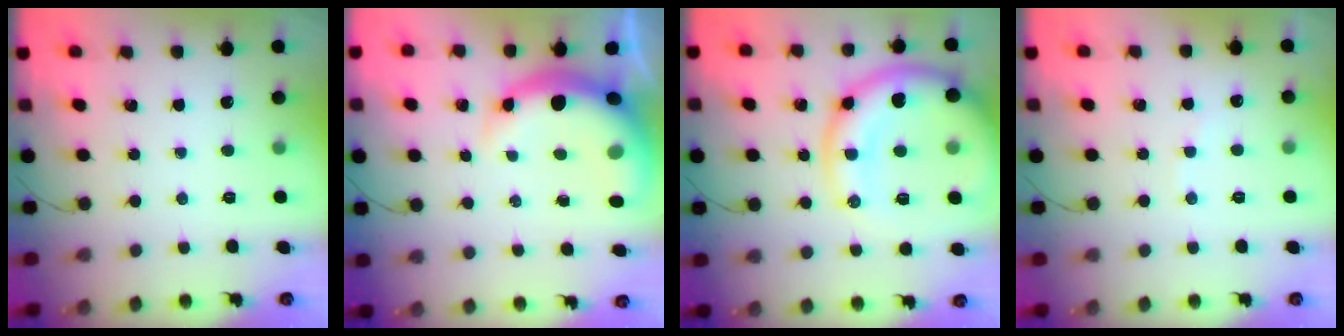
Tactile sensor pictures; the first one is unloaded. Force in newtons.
{"total": 9.9, "press": 9.6, "slide": 2.7}
{"total": 17.5, "press": 17.3, "slide": 2.9}
{"total": 4.8, "press": 4.7, "slide": 0.7}